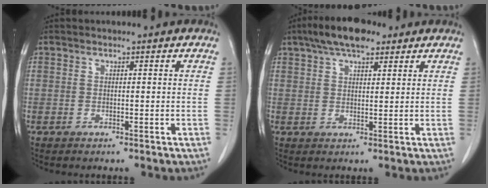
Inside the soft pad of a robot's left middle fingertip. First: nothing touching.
{"total": 7.5, "force": [5.3, 2.7, 4.7], "torque": [-0.086, 0.022, 0.090]}